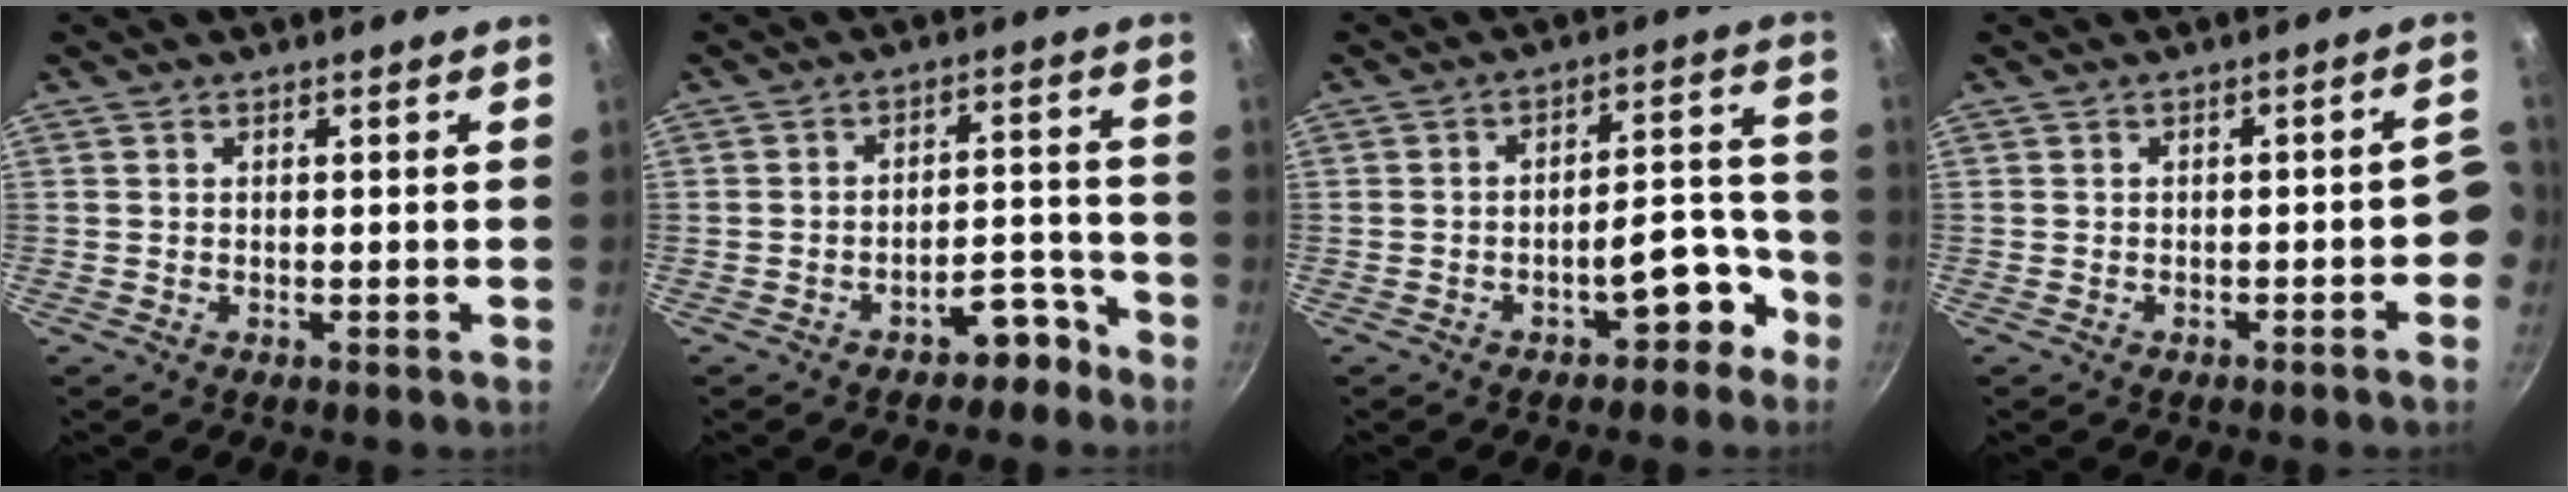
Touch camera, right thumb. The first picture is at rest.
{"total": 6.6, "force": [-4.5, 3.3, 3.4], "torque": [-0.008, 0.067, -0.047]}
{"total": 8.9, "force": [-4.8, 4.5, 6.0], "torque": [-0.033, 0.071, -0.052]}
{"total": 4.3, "force": [-1.6, 1.8, 3.6], "torque": [-0.019, 0.037, -0.016]}